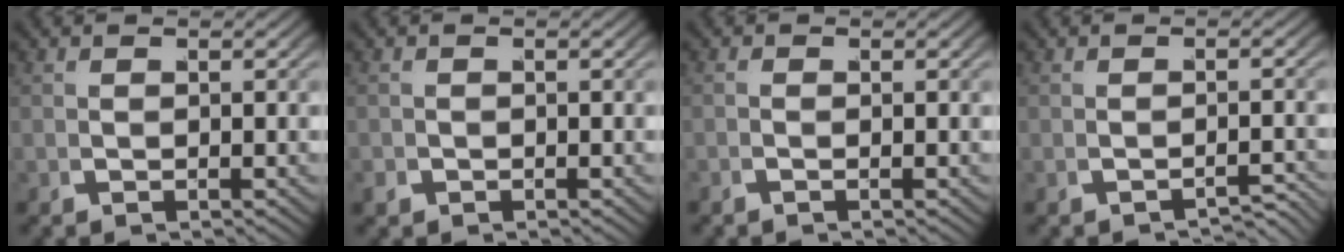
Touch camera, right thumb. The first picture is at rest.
{"total": 1.3, "force": [-0.7, 1.1, 0.3], "torque": [-0.009, -0.006, -0.011]}
{"total": 0.8, "force": [-0.4, -0.4, -0.5], "torque": [0.012, 0.008, -0.015]}
{"total": 2.3, "force": [-2.2, -0.3, -0.1], "torque": [0.010, 0.004, -0.039]}